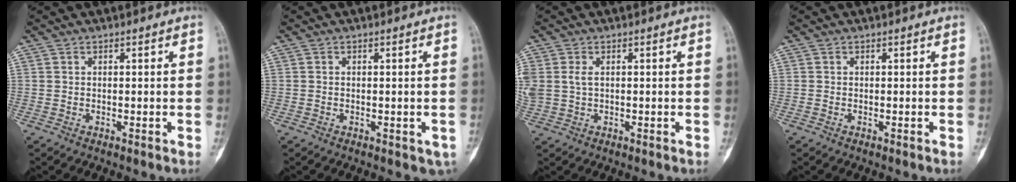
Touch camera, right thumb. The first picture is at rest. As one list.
[{"total": 1.9, "force": [-0.5, 1.1, 1.4], "torque": [-0.009, -0.001, -0.004]}, {"total": 4.4, "force": [0.4, 3.0, 3.2], "torque": [-0.086, 0.008, 0.013]}, {"total": 0.0}]